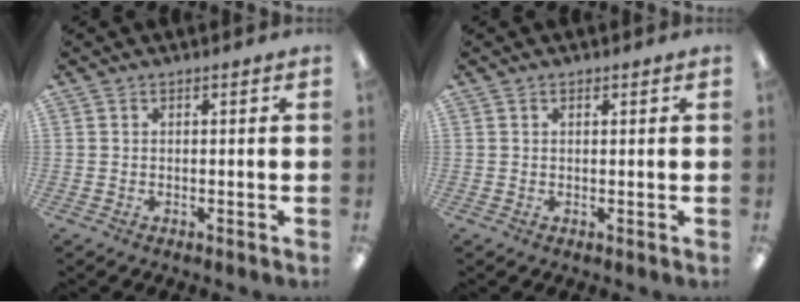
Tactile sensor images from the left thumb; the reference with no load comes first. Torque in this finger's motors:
{"motor_torque": [0.03, -0.06, -0.48, 0.31, -0.02]}